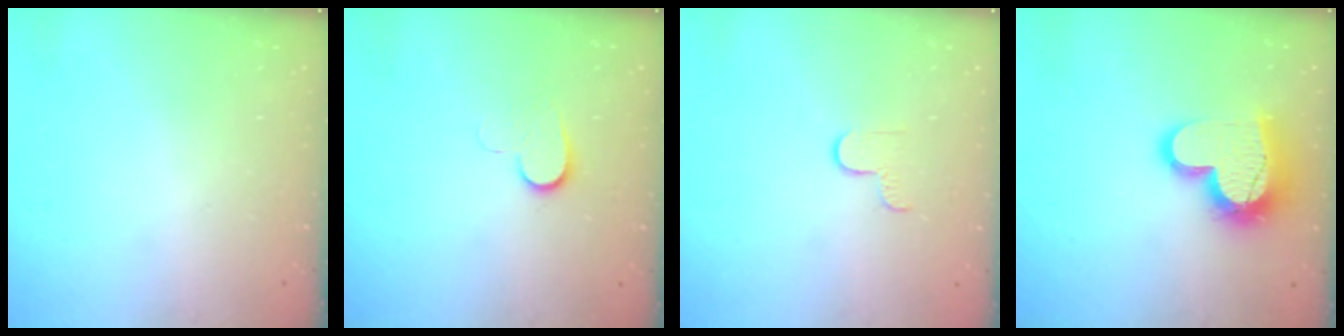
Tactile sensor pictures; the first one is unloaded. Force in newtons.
{"total": 7.4, "press": 7.4, "slide": 0.8}
{"total": 3.0, "press": 3.0, "slide": 0.4}
{"total": 19.3, "press": 19.2, "slide": 1.4}